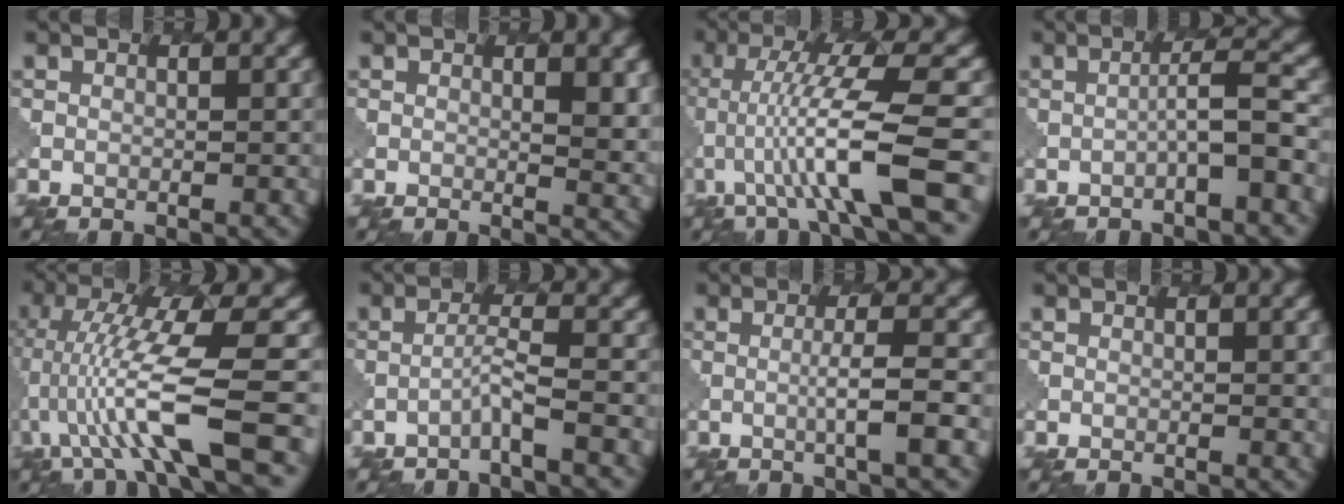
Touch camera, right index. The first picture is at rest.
{"total": 3.7, "force": [1.0, 1.1, 3.4], "torque": [-0.040, -0.003, 0.018]}
{"total": 8.5, "force": [-1.8, 1.1, 8.3], "torque": [-0.150, 0.008, -0.027]}
{"total": 2.7, "force": [-0.9, 0.1, 2.6], "torque": [-0.042, 0.017, -0.024]}
{"total": 9.5, "force": [-2.3, 1.7, 9.1], "torque": [-0.173, 0.006, -0.036]}
{"total": 1.7, "force": [-1.0, -0.2, 1.4], "torque": [-0.028, 0.010, -0.031]}
{"total": 3.0, "force": [-0.2, 0.3, 2.9], "torque": [-0.046, 0.005, -0.015]}
{"total": 1.4, "force": [0.3, 0.3, 1.3], "torque": [-0.014, 0.001, 0.005]}